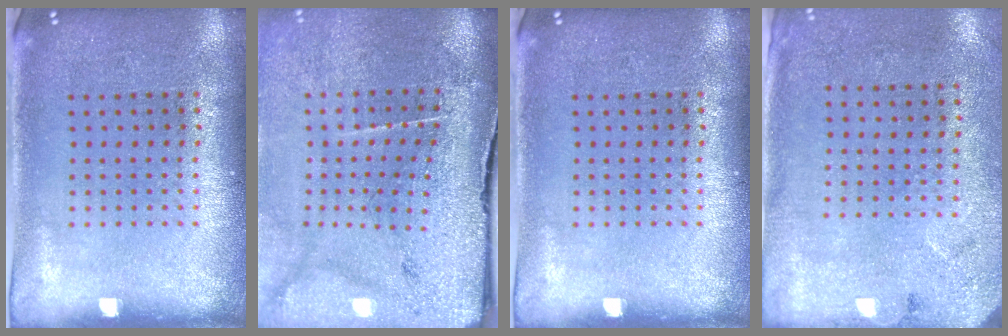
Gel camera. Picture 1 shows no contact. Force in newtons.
{"total": 3.5, "press": 3.2, "slide": 1.4}
{"total": 0.0}
{"total": 2.7, "press": 2.2, "slide": 1.6}